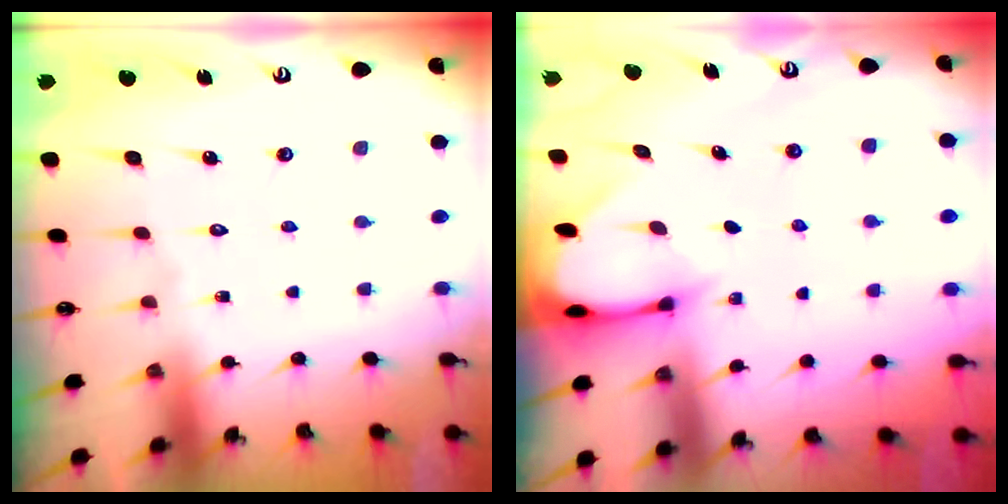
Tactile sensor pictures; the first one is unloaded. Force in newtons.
{"total": 2.4, "press": 2.4, "slide": 0.1}